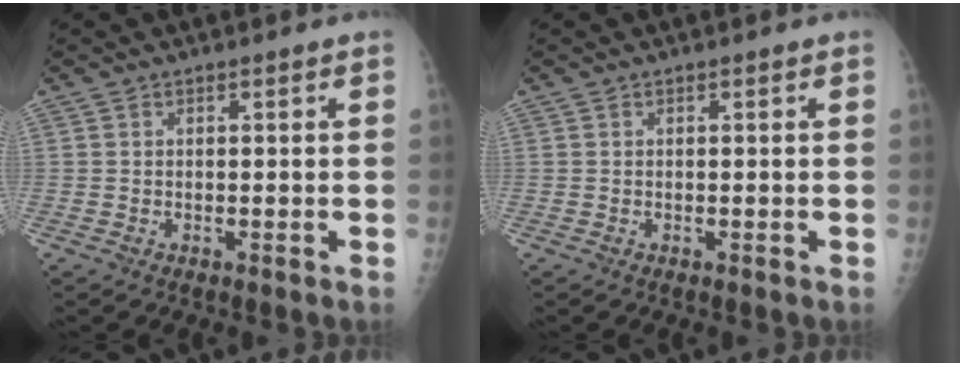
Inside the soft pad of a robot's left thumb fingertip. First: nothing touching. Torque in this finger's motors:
{"motor_torque": [0.00, 0.00, -0.04, -0.04, 0.00]}